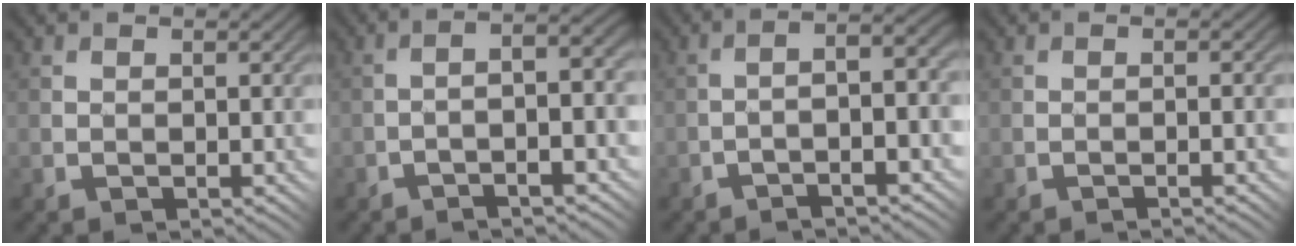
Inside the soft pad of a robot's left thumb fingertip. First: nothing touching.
{"total": 6.4, "force": [-1.9, 1.0, 6.0], "torque": [-0.087, 0.018, -0.032]}
{"total": 6.4, "force": [-2.0, 1.0, 6.1], "torque": [-0.088, 0.020, -0.034]}
{"total": 1.4, "force": [-0.8, -0.2, 1.1], "torque": [-0.015, 0.009, -0.013]}